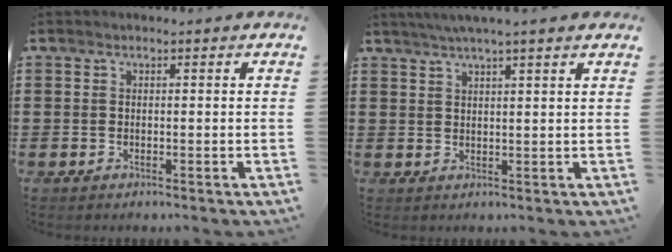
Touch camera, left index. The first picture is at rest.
{"total": 3.2, "force": [2.7, -0.5, 1.7], "torque": [-0.038, -0.002, 0.047]}